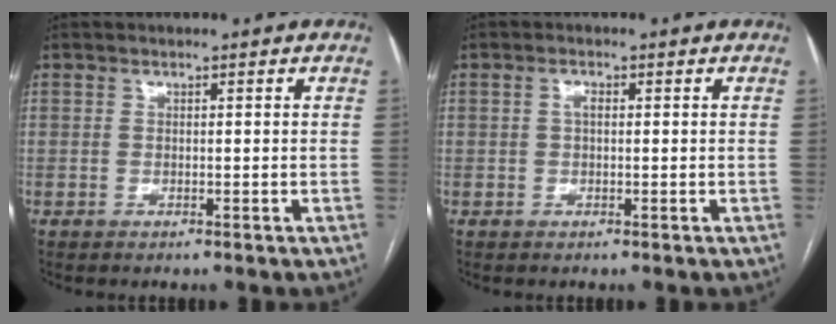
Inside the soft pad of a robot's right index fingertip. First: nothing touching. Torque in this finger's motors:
{"motor_torque": [0.17, 0.08, 0.18, 0.04]}